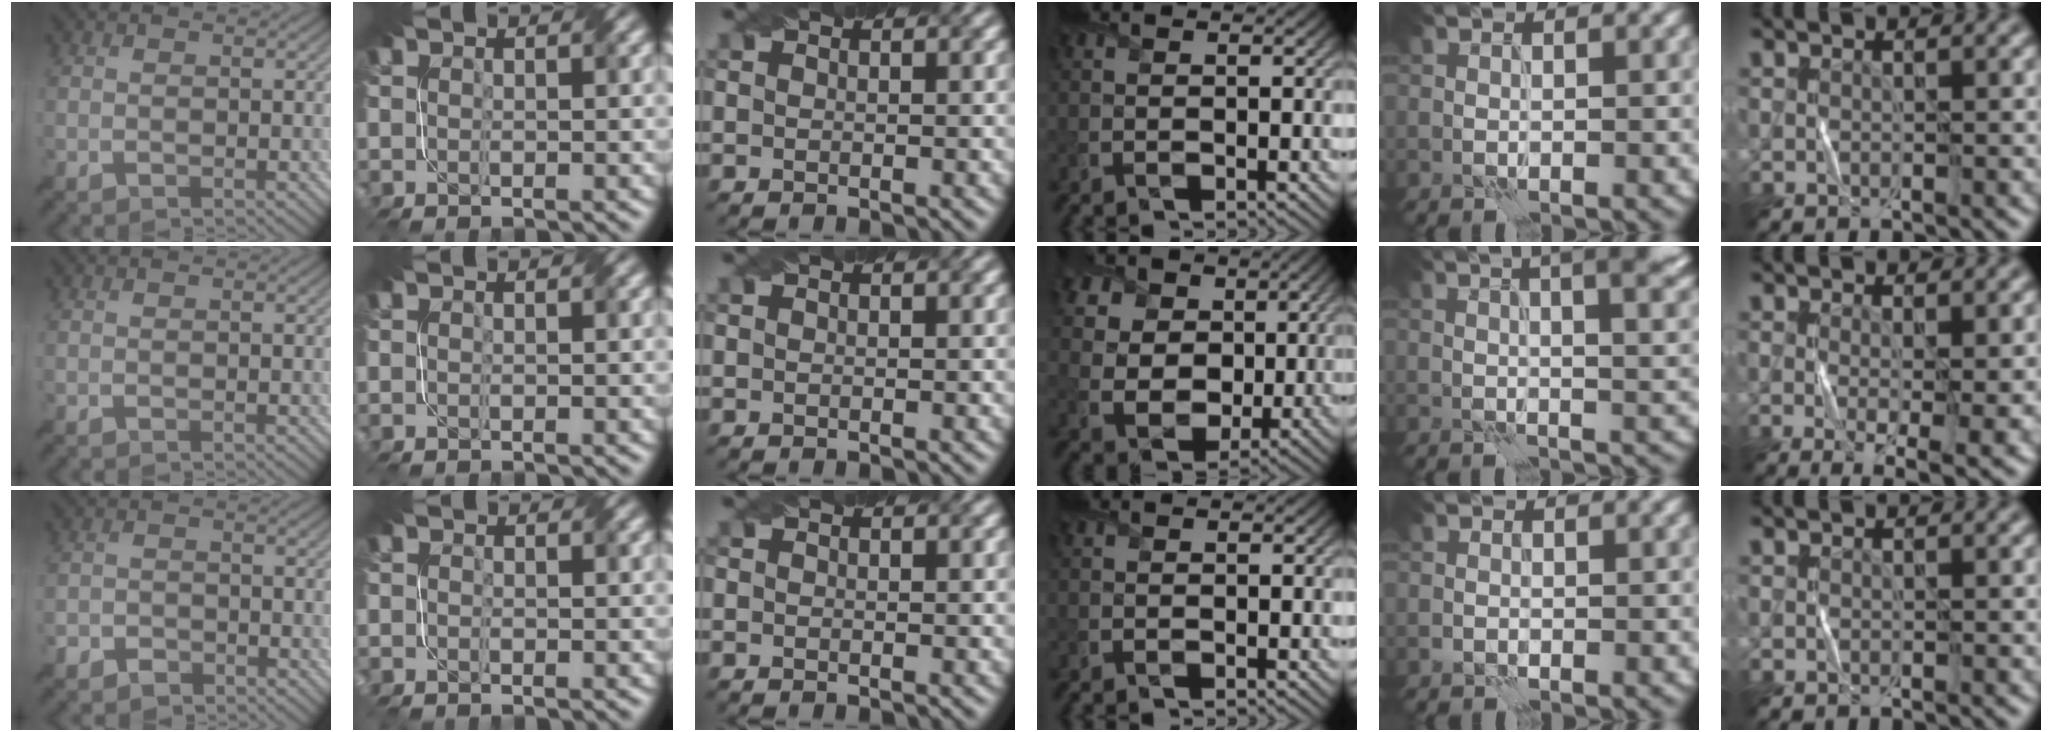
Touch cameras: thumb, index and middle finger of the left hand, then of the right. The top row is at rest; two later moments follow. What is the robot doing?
{"motion": "fold", "object": "bubble wrap"}